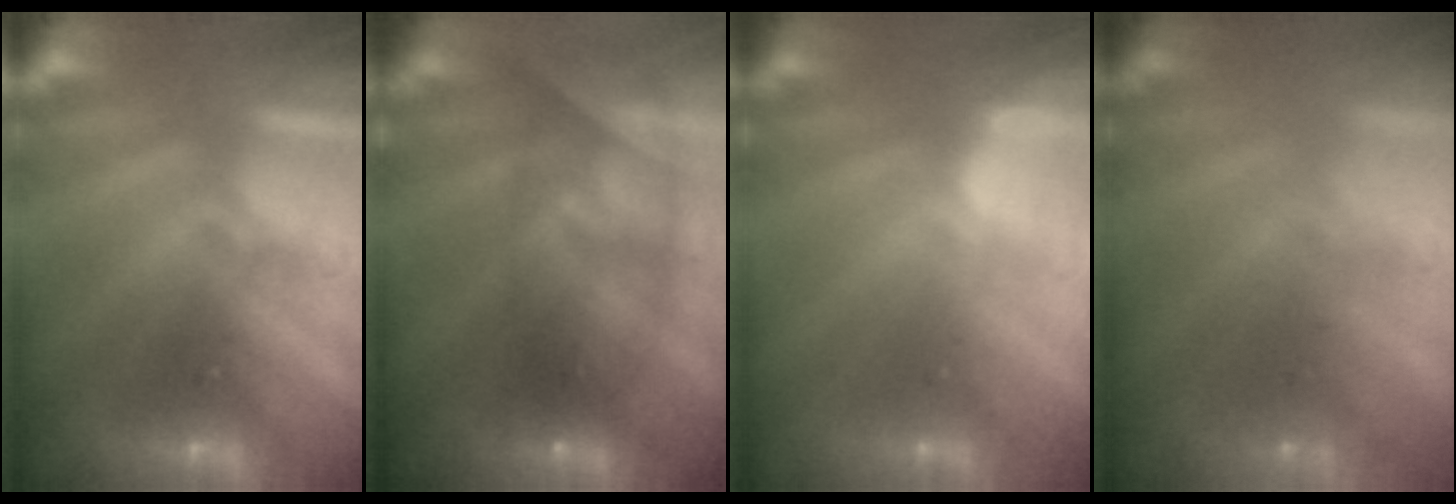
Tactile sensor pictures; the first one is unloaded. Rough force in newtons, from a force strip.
{"total": 5.7}
{"total": 2.9}
{"total": 7.3}